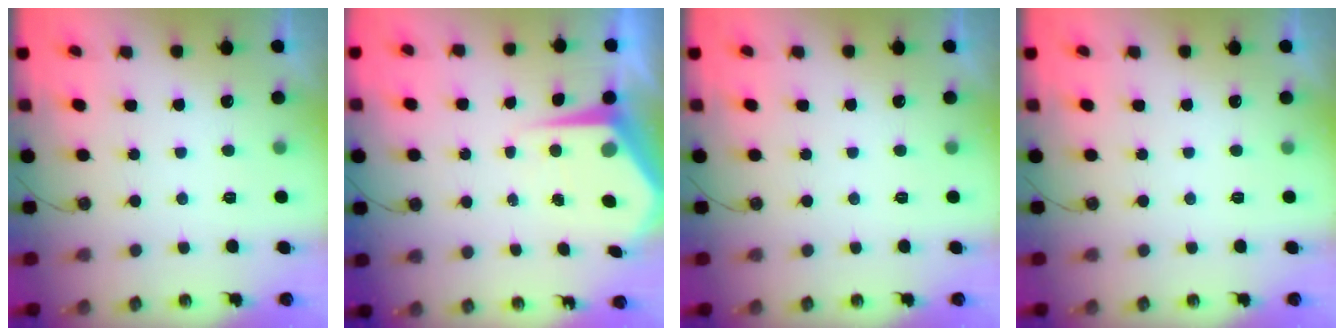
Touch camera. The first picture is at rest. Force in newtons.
{"total": 7.2, "press": 7.2, "slide": 0.5}
{"total": 0.0}
{"total": 0.0}